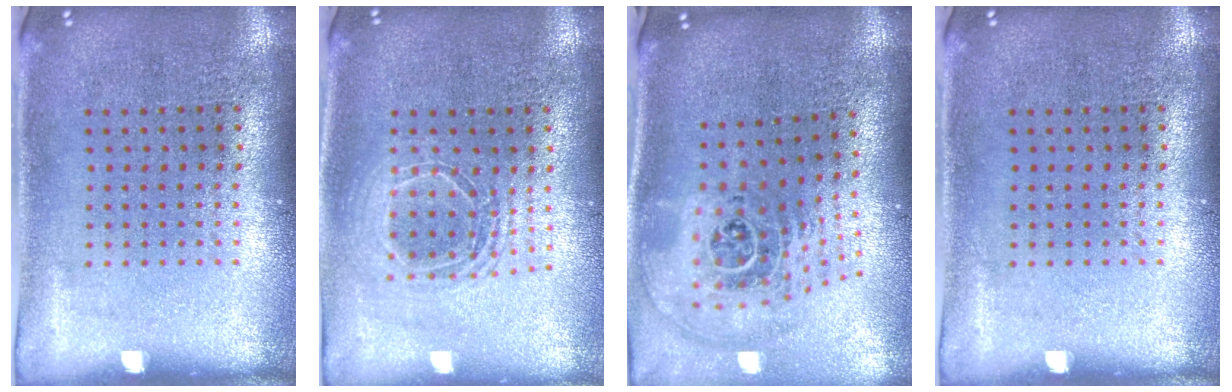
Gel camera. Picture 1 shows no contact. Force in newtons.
{"total": 1.7, "press": 1.5, "slide": 0.9}
{"total": 2.8, "press": 1.9, "slide": 2.1}
{"total": 0.0}